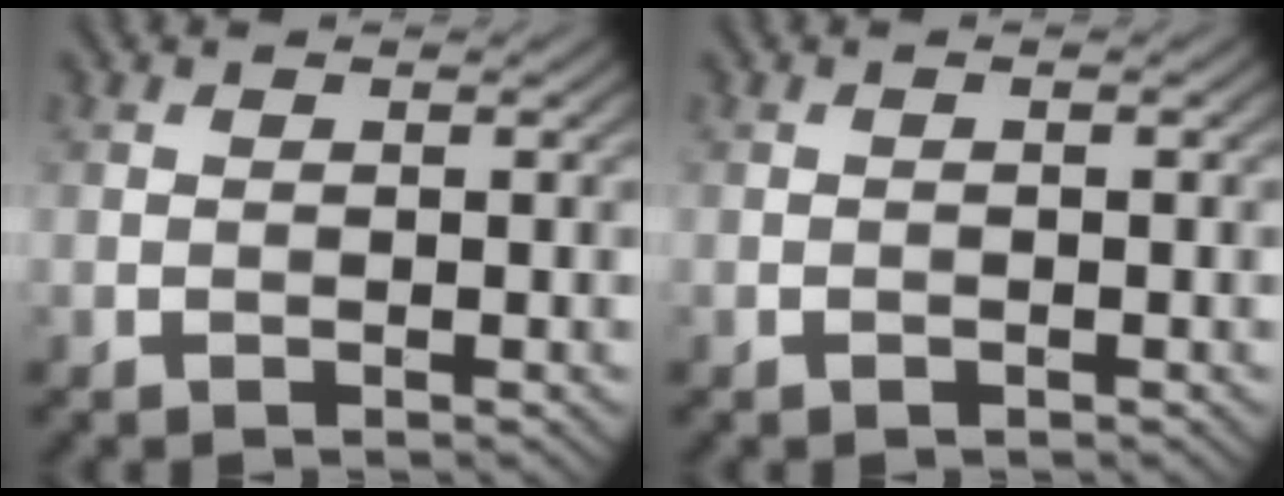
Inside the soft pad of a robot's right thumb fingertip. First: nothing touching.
{"total": 0.6, "force": [-0.2, 0.0, 0.5], "torque": [-0.010, 0.001, -0.004]}